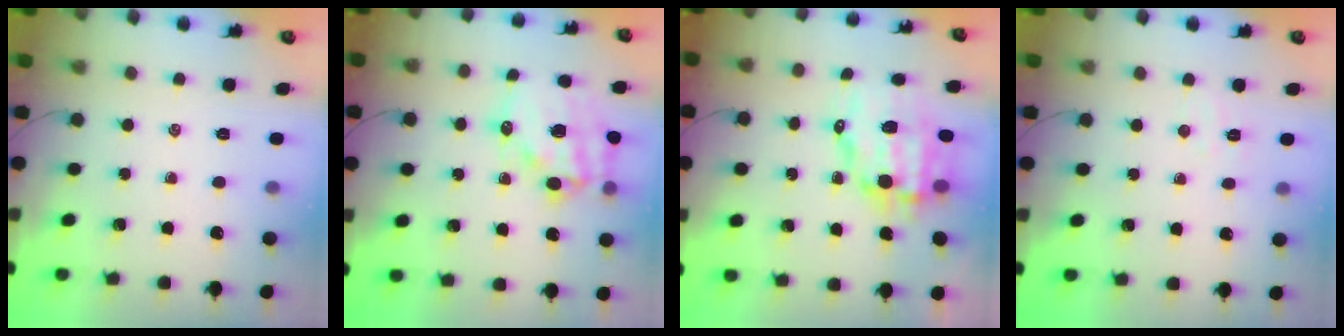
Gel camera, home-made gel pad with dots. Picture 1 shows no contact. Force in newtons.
{"total": 16.8, "press": 16.4, "slide": 3.4}
{"total": 11.9, "press": 11.6, "slide": 2.7}
{"total": 3.8, "press": 3.7, "slide": 1.0}